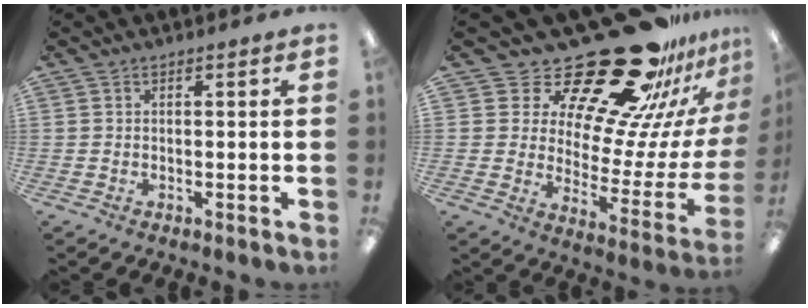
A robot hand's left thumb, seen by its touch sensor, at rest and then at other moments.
{"total": 27.1, "force": [22.3, 8.1, 13.0], "torque": [-0.179, -0.184, 0.375]}